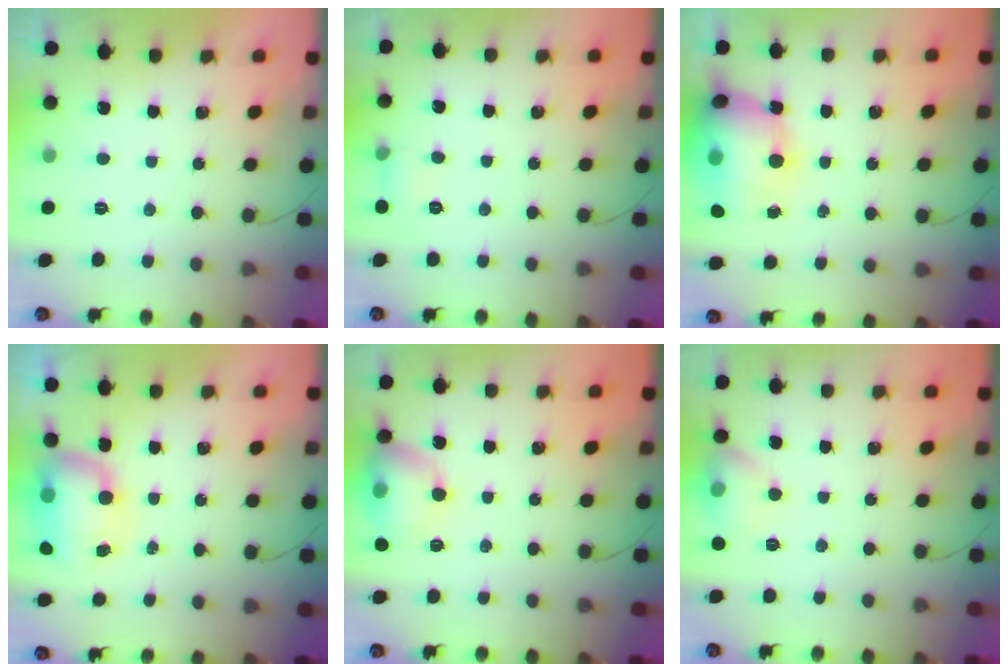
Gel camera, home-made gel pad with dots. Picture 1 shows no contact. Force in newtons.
{"total": 4.7, "press": 4.4, "slide": 1.7}
{"total": 18.4, "press": 16.7, "slide": 7.8}
{"total": 7.9, "press": 7.8, "slide": 1.1}
{"total": 12.8, "press": 12.6, "slide": 1.9}
{"total": 9.9, "press": 8.2, "slide": 5.5}